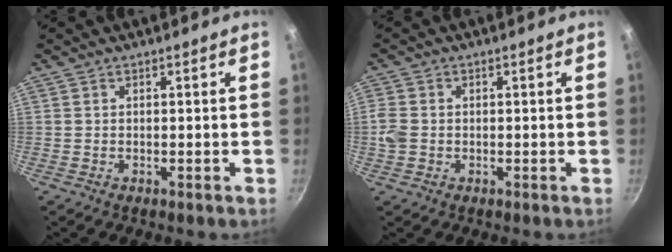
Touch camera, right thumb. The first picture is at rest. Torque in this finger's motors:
{"motor_torque": [-0.39, 0.25, 0.31, 0.49, 0.05]}